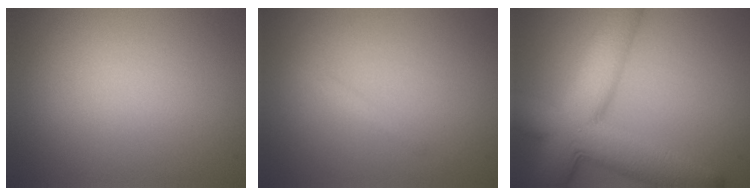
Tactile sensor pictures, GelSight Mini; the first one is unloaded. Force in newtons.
{"total": 0.8, "press": 0.8, "slide": 0.1}
{"total": 11.8, "press": 11.8, "slide": 0.3}